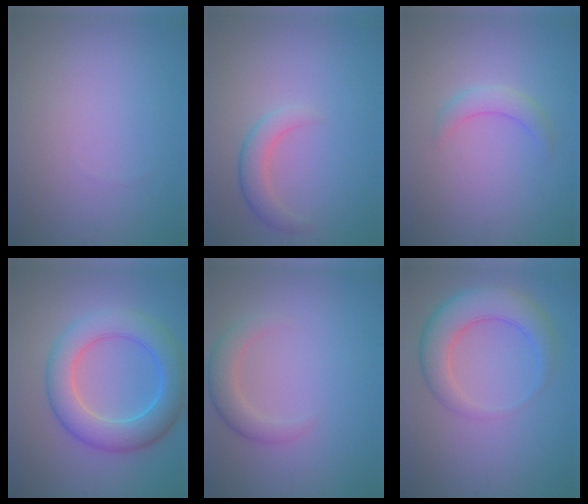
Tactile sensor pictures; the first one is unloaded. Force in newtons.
{"total": 2.5, "press": 2.5, "slide": 0.2}
{"total": 2.0, "press": 2.0, "slide": 0.0}
{"total": 7.3, "press": 7.3, "slide": 0.1}
{"total": 2.7, "press": 2.7, "slide": 0.2}
{"total": 5.7, "press": 5.7, "slide": 0.2}